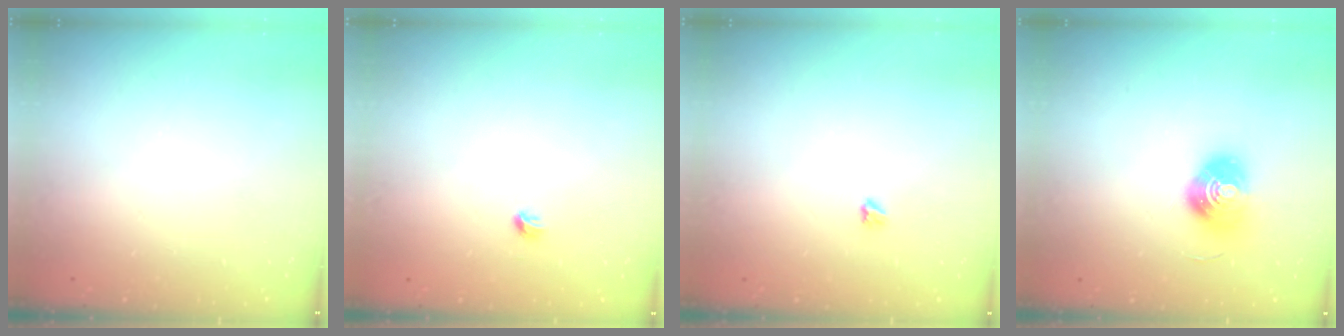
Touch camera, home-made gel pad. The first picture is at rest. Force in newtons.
{"total": 3.6, "press": 3.5, "slide": 1.0}
{"total": 2.9, "press": 2.9, "slide": 0.5}
{"total": 10.3, "press": 10.3, "slide": 0.5}